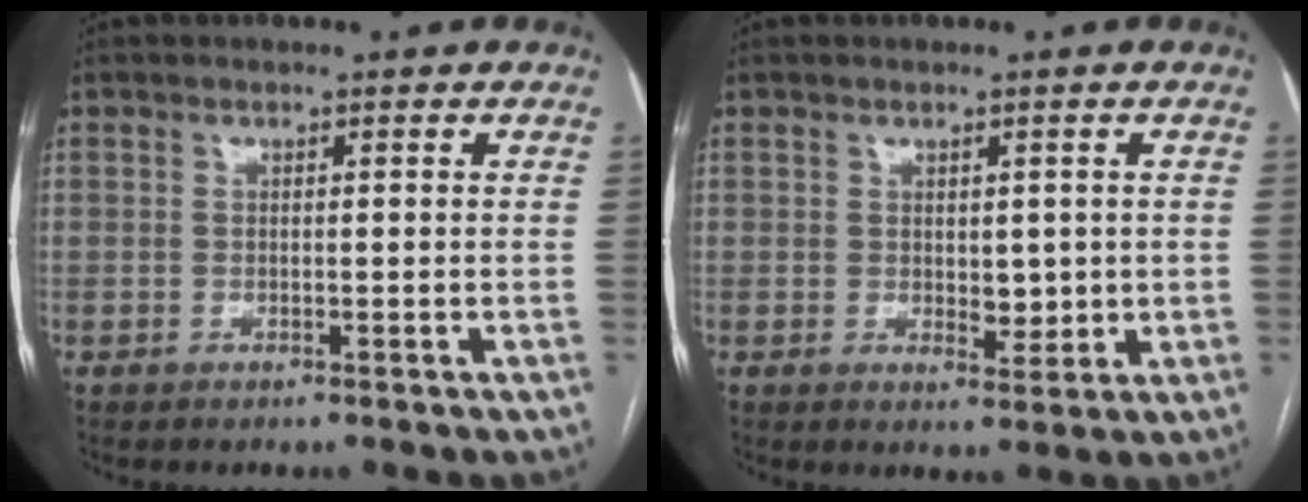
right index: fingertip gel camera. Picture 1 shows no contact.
{"total": 3.5, "force": [0.2, 2.1, 2.8], "torque": [-0.034, -0.005, 0.010]}